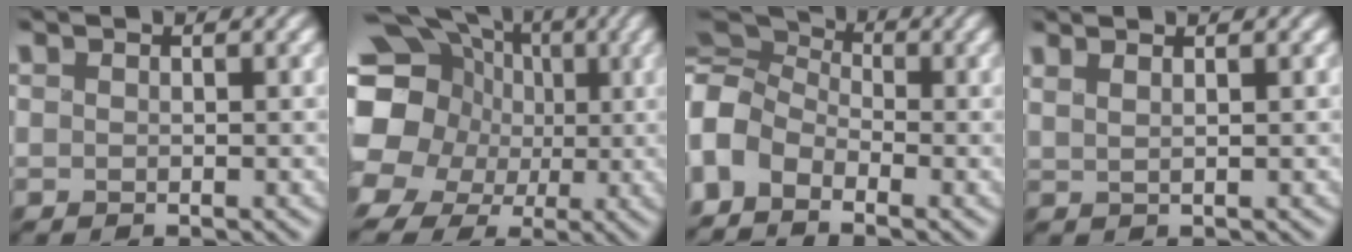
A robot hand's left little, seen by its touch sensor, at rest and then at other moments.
{"total": 17.8, "force": [1.1, 16.0, 7.8], "torque": [-0.182, 0.018, -0.021]}
{"total": 7.3, "force": [-1.8, 5.2, 4.7], "torque": [-0.107, 0.011, -0.054]}
{"total": 2.7, "force": [1.6, 1.0, 1.9], "torque": [-0.006, 0.017, -0.006]}